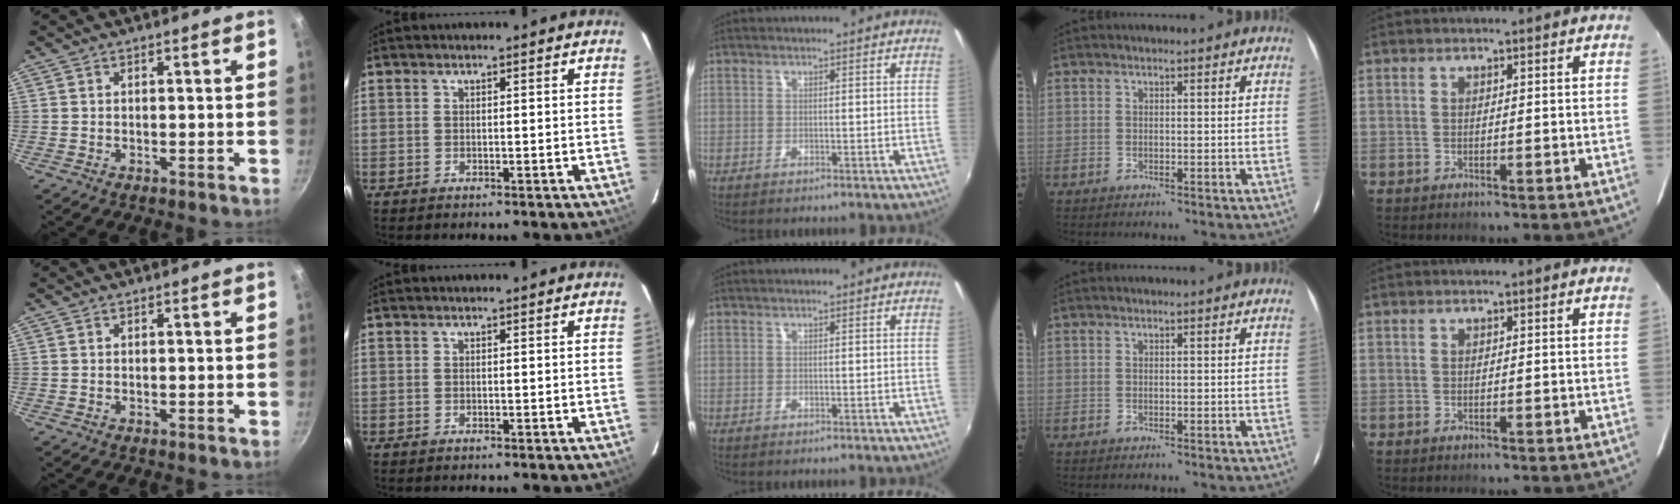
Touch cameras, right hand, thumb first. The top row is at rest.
{}